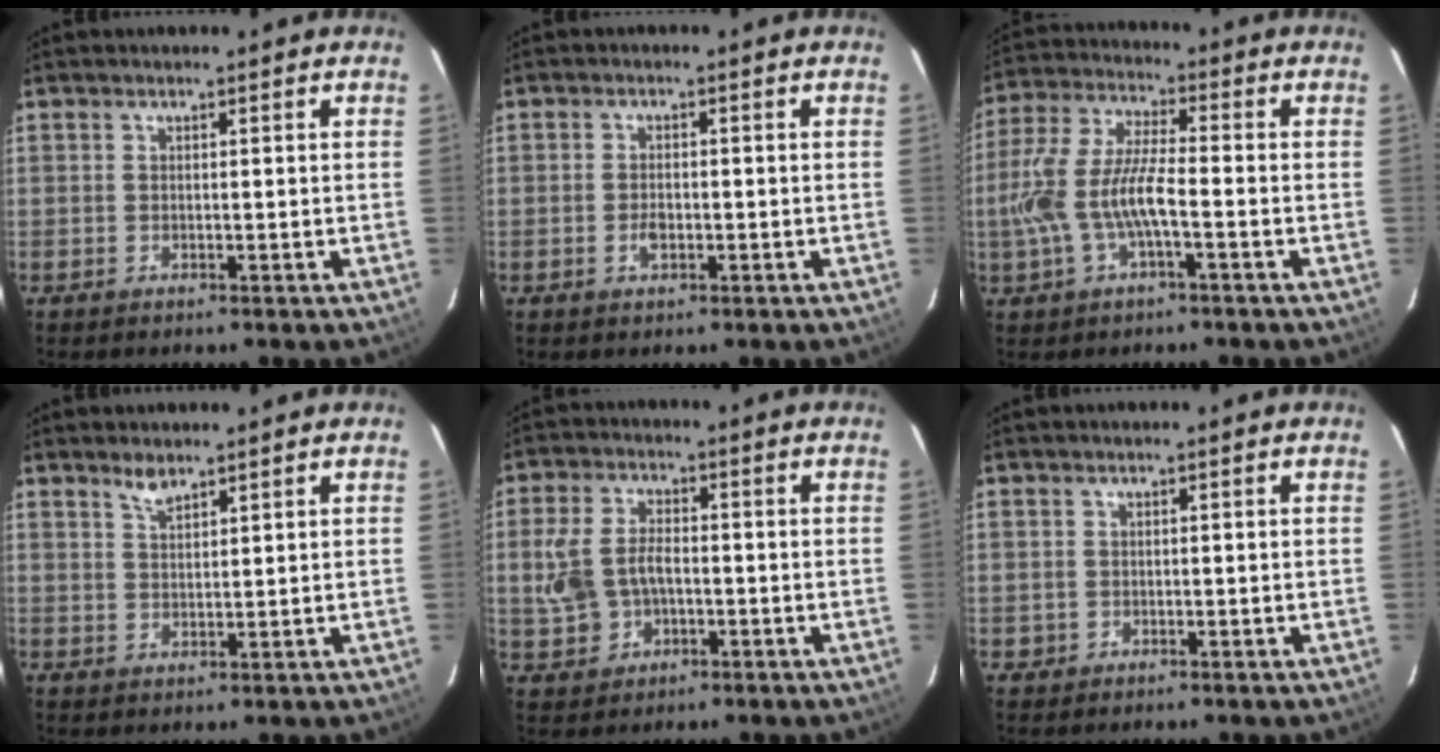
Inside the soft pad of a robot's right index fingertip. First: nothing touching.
{"total": 2.5, "force": [-0.8, 1.3, 2.0], "torque": [-0.038, 0.002, -0.013]}
{"total": 11.8, "force": [-3.2, 3.5, 10.8], "torque": [-0.237, 0.002, -0.060]}
{"total": 2.6, "force": [2.2, 0.7, 1.2], "torque": [-0.022, 0.002, 0.043]}
{"total": 8.2, "force": [-1.2, 5.7, 5.7], "torque": [-0.132, 0.011, -0.010]}
{"total": 1.2, "force": [-0.1, 1.1, 0.0], "torque": [0.003, 0.004, 0.001]}